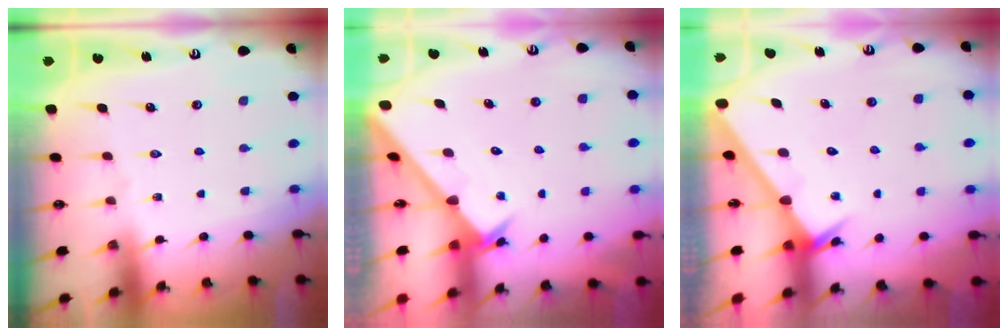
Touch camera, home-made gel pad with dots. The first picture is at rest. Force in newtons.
{"total": 2.6, "press": 2.6, "slide": 0.2}
{"total": 2.6, "press": 2.6, "slide": 0.0}